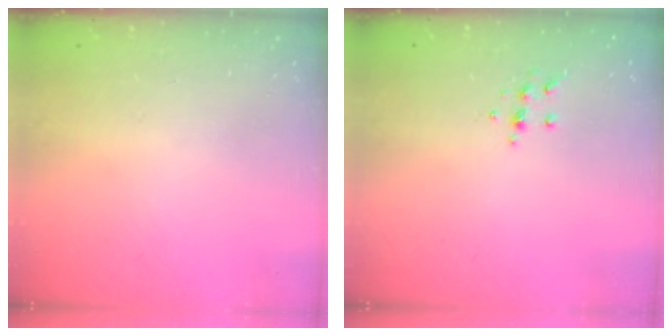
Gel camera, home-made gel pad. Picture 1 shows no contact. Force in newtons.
{"total": 6.2, "press": 6.2, "slide": 0.8}